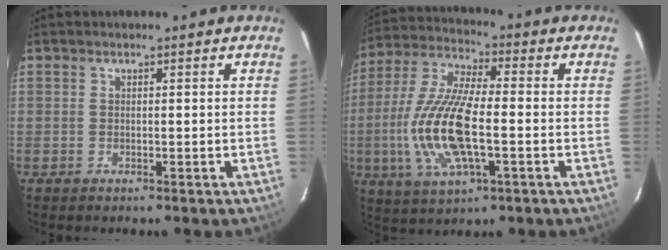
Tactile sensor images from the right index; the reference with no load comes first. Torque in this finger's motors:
{"motor_torque": [1.76, -0.38, 1.05, 0.21]}